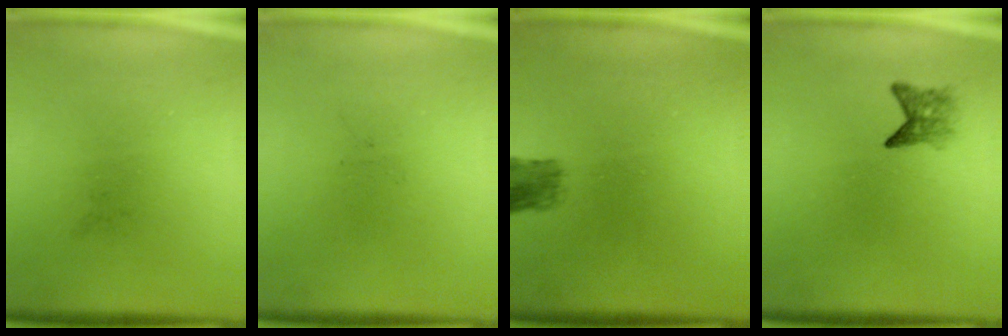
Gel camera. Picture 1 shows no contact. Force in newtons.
{"total": 0.0}
{"total": 2.9}
{"total": 2.2}